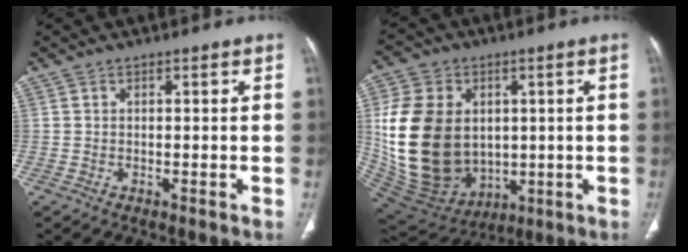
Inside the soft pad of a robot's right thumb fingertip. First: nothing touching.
{"total": 23.6, "force": [1.5, 17.6, 15.7], "torque": [-0.294, -0.011, 0.058]}